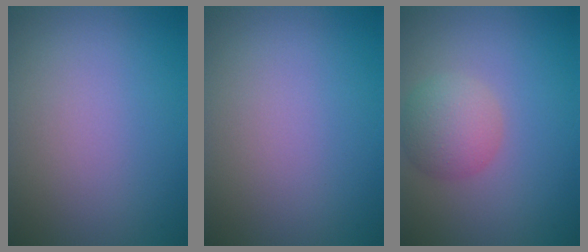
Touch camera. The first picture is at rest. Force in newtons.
{"total": 0.0}
{"total": 3.6, "press": 3.6, "slide": 0.2}